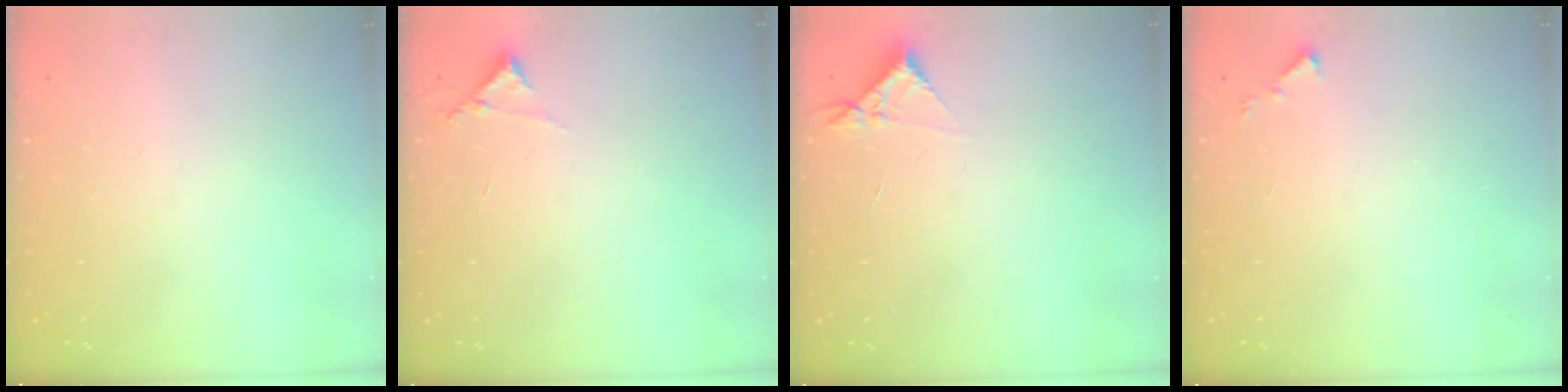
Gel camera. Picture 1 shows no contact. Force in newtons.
{"total": 4.3, "press": 4.3, "slide": 0.2}
{"total": 3.1, "press": 3.1, "slide": 0.5}
{"total": 3.1, "press": 3.1, "slide": 0.2}